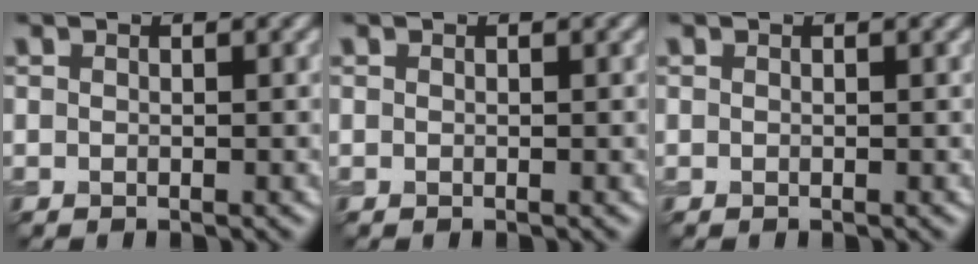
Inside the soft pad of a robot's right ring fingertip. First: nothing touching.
{"total": 0.0}
{"total": 0.0}